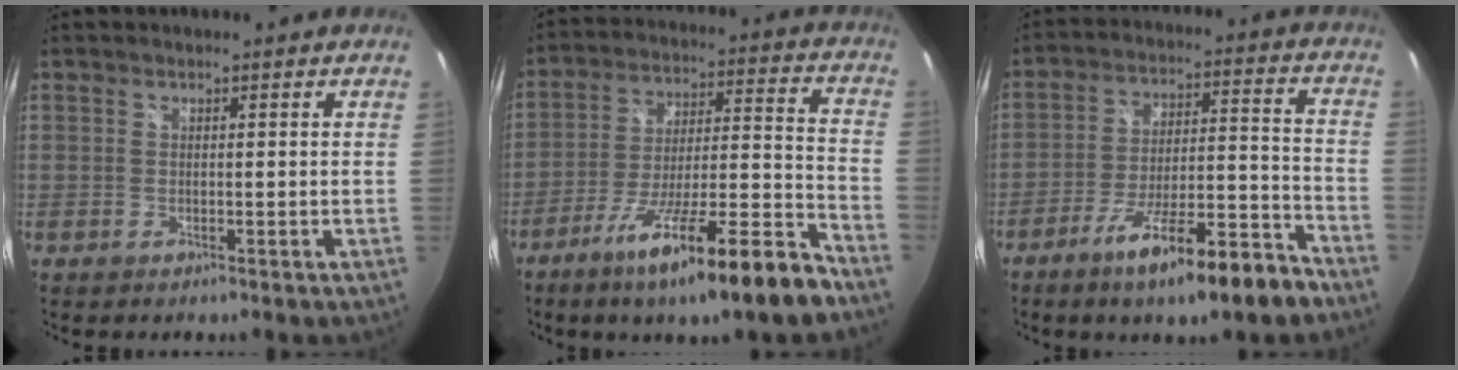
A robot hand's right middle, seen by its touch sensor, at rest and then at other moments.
{"total": 20.1, "force": [-14.2, 0.7, 14.3], "torque": [-0.233, -0.034, -0.226]}
{"total": 15.7, "force": [-11.1, 2.2, 10.9], "torque": [-0.186, -0.016, -0.170]}